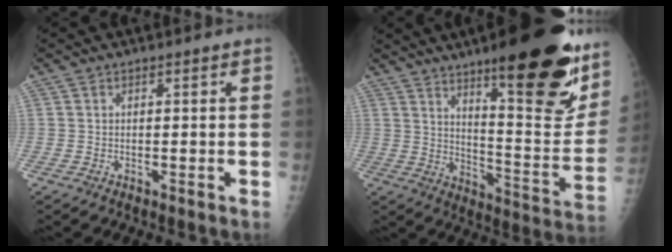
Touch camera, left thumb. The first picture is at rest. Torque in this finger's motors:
{"motor_torque": [2.66, 1.29, 1.58, -1.19, 0.31]}